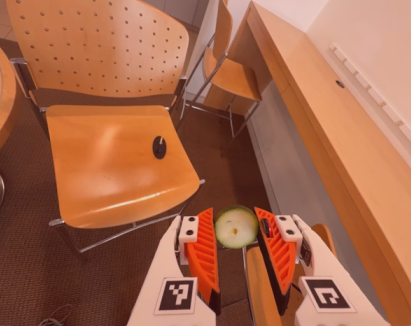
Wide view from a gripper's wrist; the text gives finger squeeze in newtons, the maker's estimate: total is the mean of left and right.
{"total": 7.8, "left": 7.5, "right": 8.2}